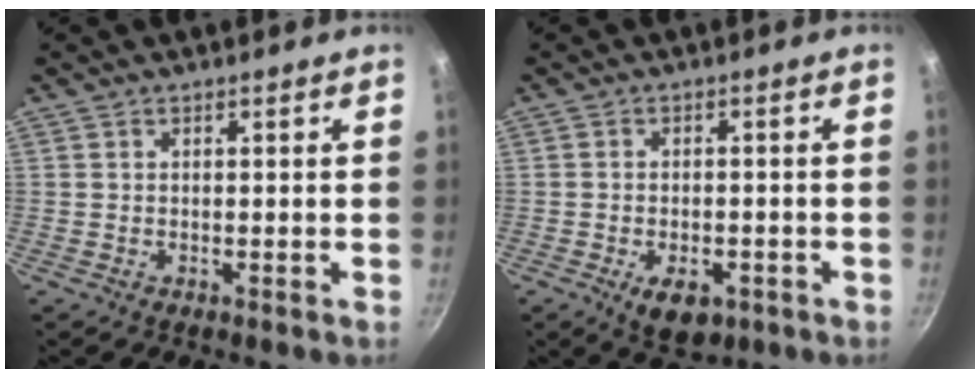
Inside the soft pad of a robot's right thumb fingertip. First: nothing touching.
{"total": 6.9, "force": [-2.9, 4.0, 4.8], "torque": [-0.057, 0.009, -0.034]}